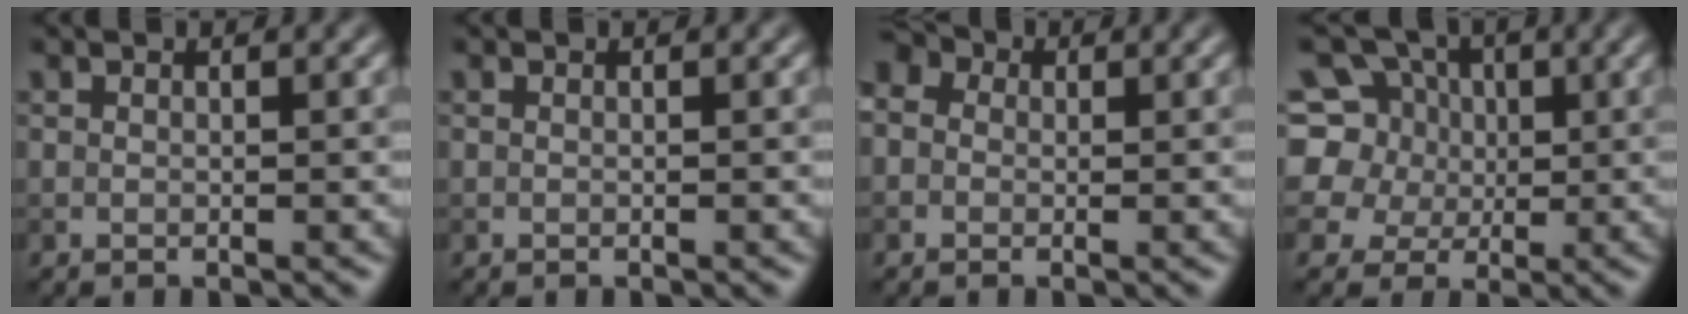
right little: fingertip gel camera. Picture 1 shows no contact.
{"total": 0.0}
{"total": 4.5, "force": [1.2, 3.8, 2.2], "torque": [-0.034, 0.024, -0.026]}
{"total": 11.8, "force": [3.5, 10.0, 5.0], "torque": [-0.132, 0.050, 0.044]}